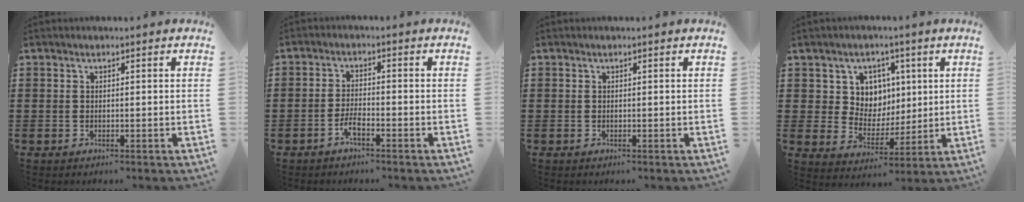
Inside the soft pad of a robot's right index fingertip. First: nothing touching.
{"total": 2.8, "force": [-1.8, 0.6, 2.1], "torque": [-0.050, -0.001, -0.039]}
{"total": 0.0}
{"total": 6.7, "force": [2.6, 6.1, 1.4], "torque": [-0.055, 0.002, 0.048]}